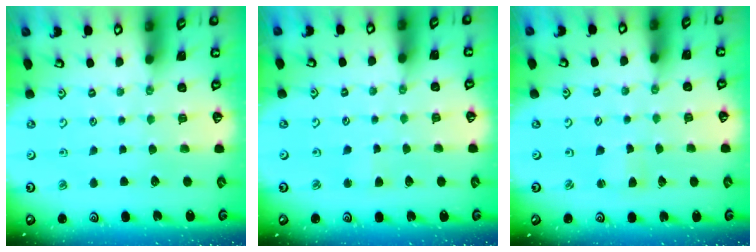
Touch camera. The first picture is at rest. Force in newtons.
{"total": 2.7, "press": 2.6, "slide": 0.4}
{"total": 2.7, "press": 2.7, "slide": 0.3}